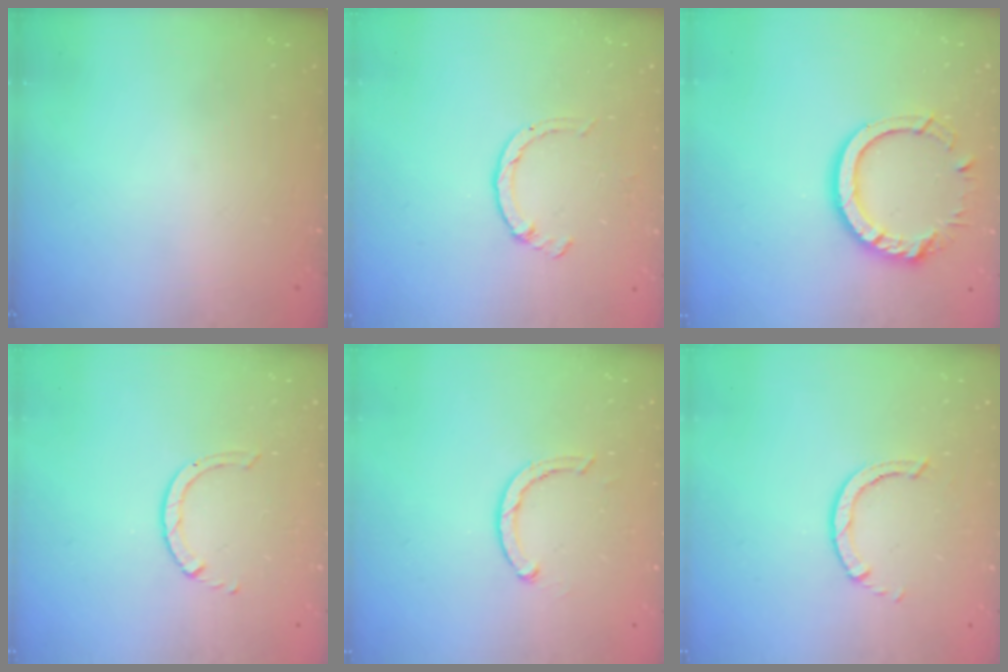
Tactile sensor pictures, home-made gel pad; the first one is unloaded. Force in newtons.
{"total": 2.6, "press": 2.6, "slide": 0.4}
{"total": 13.0, "press": 12.9, "slide": 1.2}
{"total": 1.7, "press": 1.7, "slide": 0.1}
{"total": 2.6, "press": 2.5, "slide": 0.4}
{"total": 3.2, "press": 3.2, "slide": 0.4}